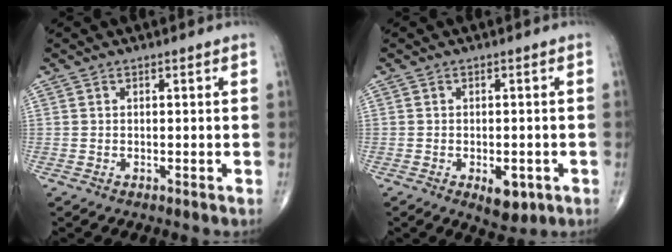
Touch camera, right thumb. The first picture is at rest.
{"total": 5.1, "force": [-1.9, 2.7, 3.9], "torque": [-0.040, 0.001, -0.017]}